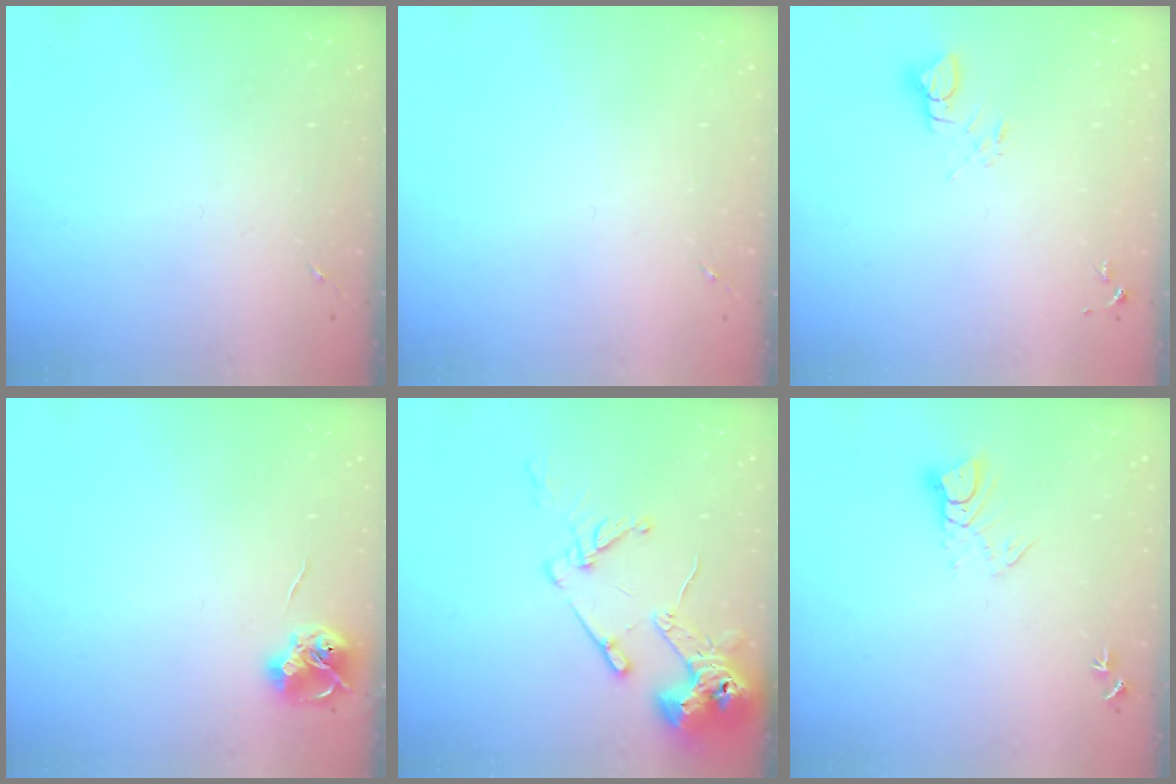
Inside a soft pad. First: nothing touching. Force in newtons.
{"total": 0.0}
{"total": 3.8, "press": 3.8, "slide": 0.2}
{"total": 7.3, "press": 7.3, "slide": 0.6}
{"total": 14.1, "press": 13.9, "slide": 2.0}
{"total": 5.5, "press": 5.5, "slide": 0.4}